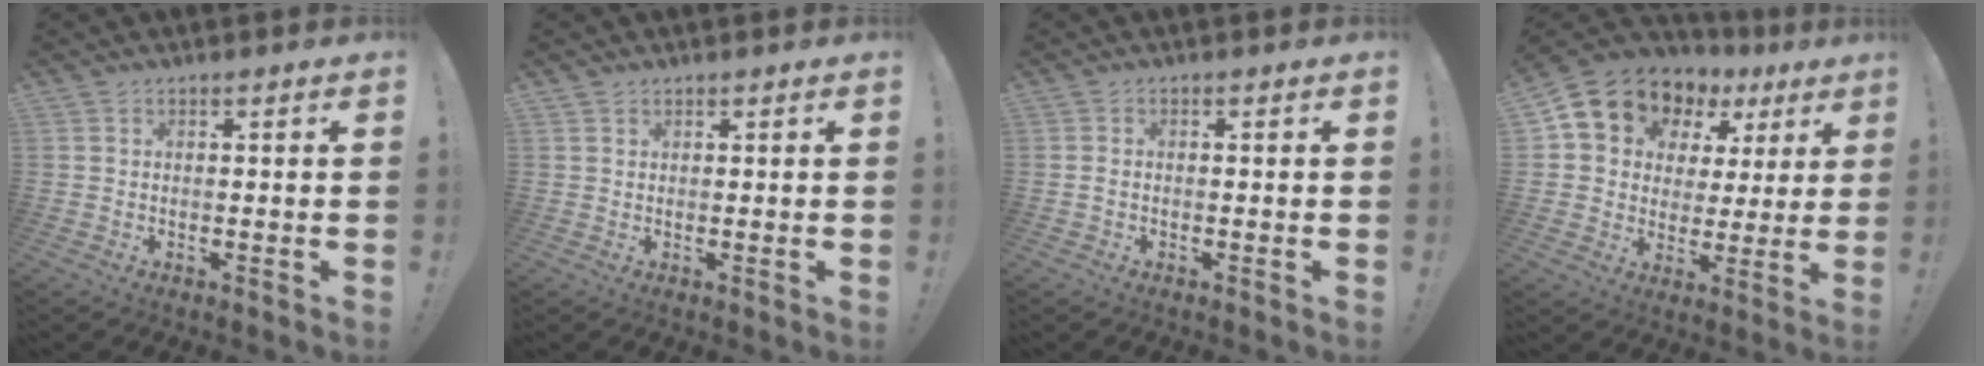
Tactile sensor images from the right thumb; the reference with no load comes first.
{"total": 1.1, "force": [0.9, 0.6, 0.1], "torque": [0.006, -0.004, 0.016]}
{"total": 0.7, "force": [-0.1, 0.3, 0.7], "torque": [-0.018, 0.004, -0.001]}
{"total": 10.8, "force": [6.7, 7.8, 3.4], "torque": [-0.063, -0.048, 0.128]}